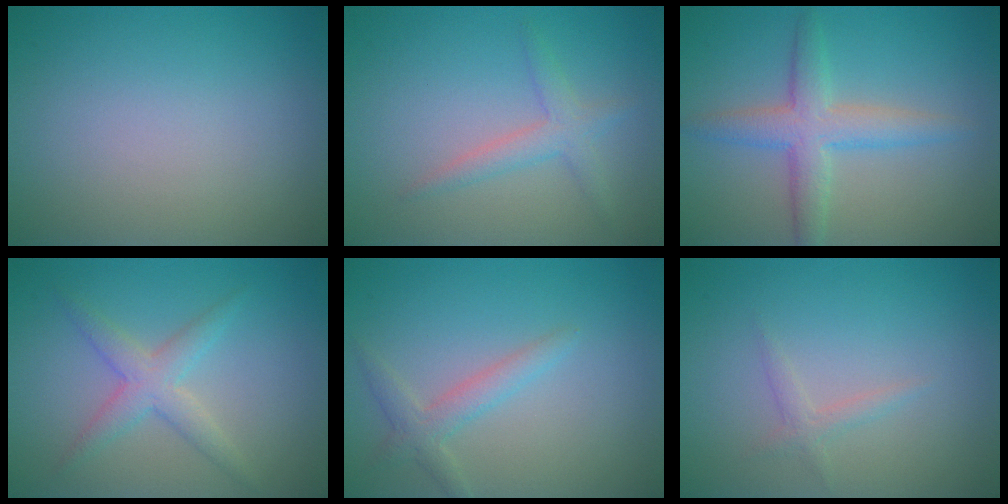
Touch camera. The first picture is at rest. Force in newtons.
{"total": 2.1, "press": 2.1, "slide": 0.2}
{"total": 4.1, "press": 4.1, "slide": 0.0}
{"total": 2.9, "press": 2.9, "slide": 0.0}
{"total": 2.2, "press": 2.2, "slide": 0.1}
{"total": 1.2, "press": 1.2, "slide": 0.1}